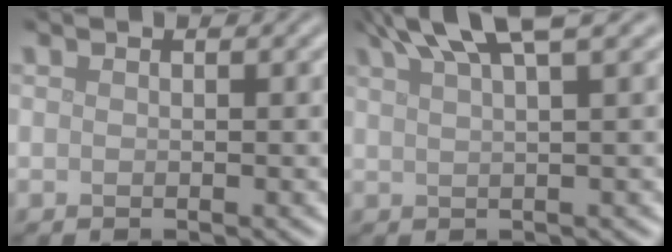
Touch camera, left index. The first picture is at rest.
{"total": 6.1, "force": [4.3, 1.0, 4.2], "torque": [-0.049, 0.020, 0.066]}